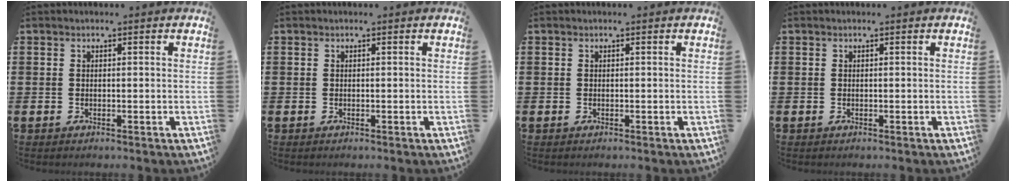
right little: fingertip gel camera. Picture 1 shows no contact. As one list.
[{"total": 0.0}, {"total": 0.0}, {"total": 0.0}]